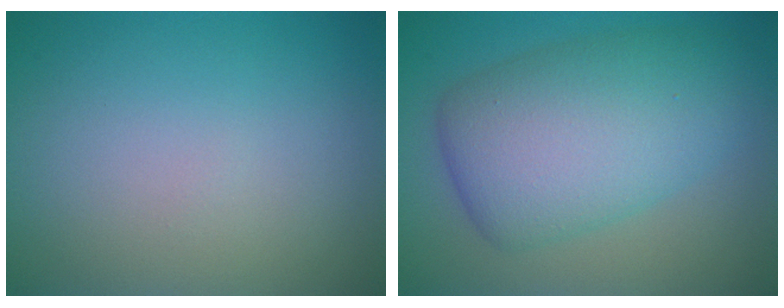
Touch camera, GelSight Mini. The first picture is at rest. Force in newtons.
{"total": 8.8, "press": 8.8, "slide": 0.2}